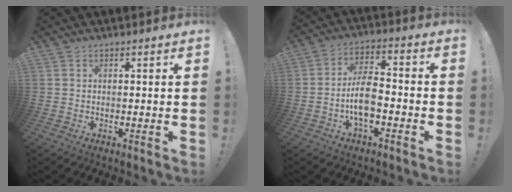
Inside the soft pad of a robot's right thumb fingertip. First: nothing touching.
{"total": 10.6, "force": [-3.7, 5.2, 8.5], "torque": [-0.174, 0.018, -0.065]}